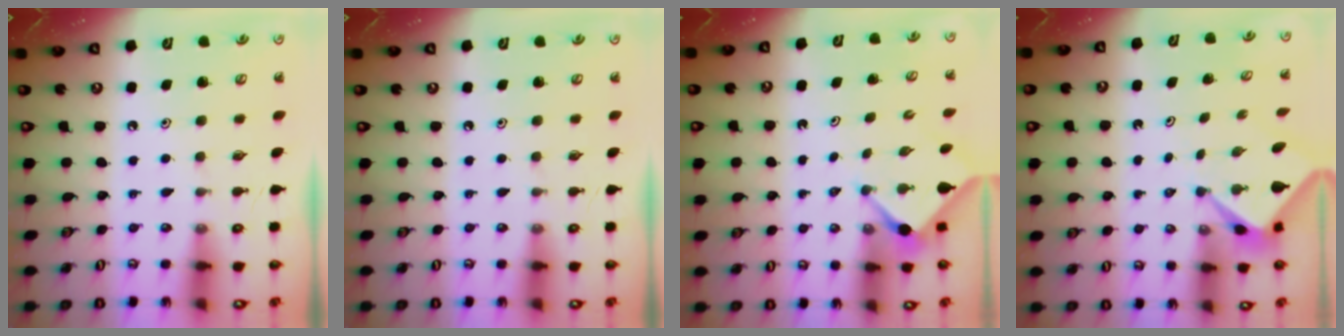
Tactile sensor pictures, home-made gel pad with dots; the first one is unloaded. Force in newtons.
{"total": 0.0}
{"total": 3.0, "press": 2.9, "slide": 0.4}
{"total": 2.1, "press": 2.1, "slide": 0.2}